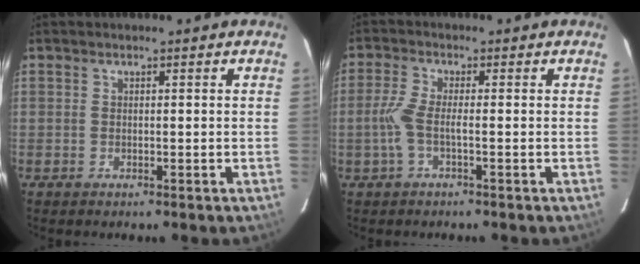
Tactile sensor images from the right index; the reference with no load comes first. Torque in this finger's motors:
{"motor_torque": [0.50, -0.29, 0.35, 0.10]}